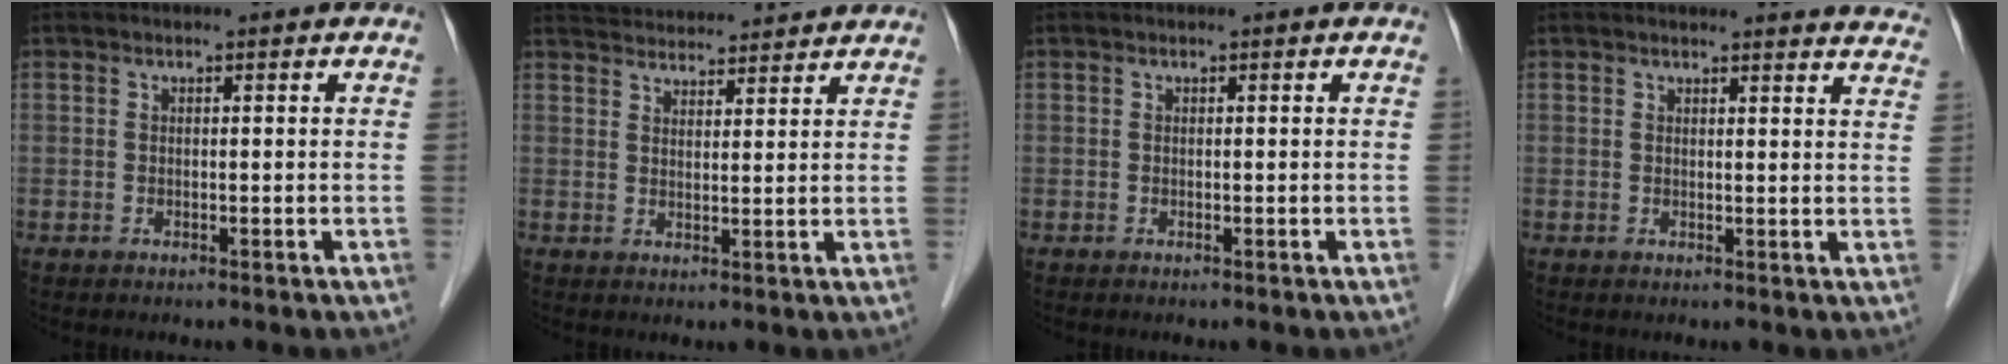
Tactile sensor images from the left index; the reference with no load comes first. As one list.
[{"total": 10.8, "force": [10.5, 1.1, 2.3], "torque": [-0.040, 0.031, 0.149]}, {"total": 0.0}, {"total": 13.5, "force": [13.3, 1.3, 2.2], "torque": [-0.002, -0.054, 0.117]}]